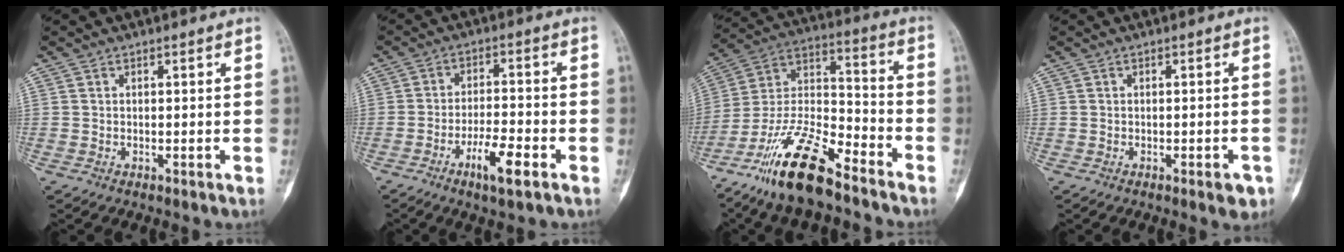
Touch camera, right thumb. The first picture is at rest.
{"total": 7.3, "force": [-3.9, 1.7, 5.9], "torque": [-0.109, 0.019, -0.066]}
{"total": 17.6, "force": [-12.5, 5.3, 11.2], "torque": [-0.208, 0.075, -0.230]}
{"total": 2.8, "force": [-1.4, 1.1, 2.2], "torque": [-0.019, 0.007, -0.014]}